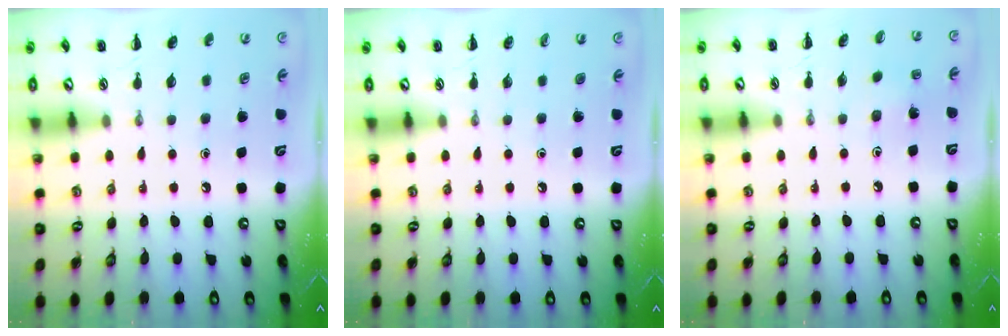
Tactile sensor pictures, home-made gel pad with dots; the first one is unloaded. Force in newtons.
{"total": 0.0}
{"total": 1.1, "press": 1.0, "slide": 0.5}